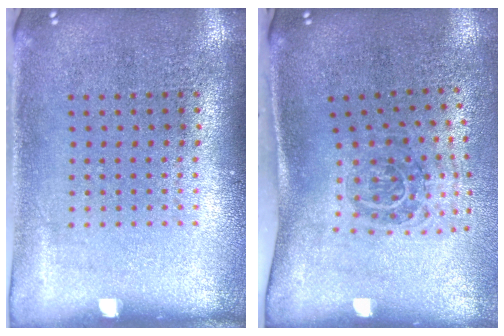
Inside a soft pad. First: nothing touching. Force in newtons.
{"total": 1.9, "press": 1.2, "slide": 1.5}